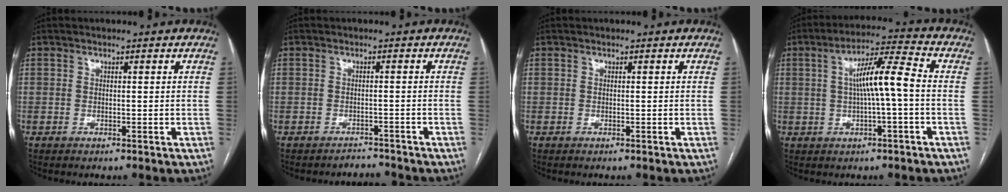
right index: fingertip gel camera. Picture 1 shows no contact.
{"total": 2.3, "force": [-2.1, 0.3, -0.7], "torque": [0.011, -0.004, -0.028]}
{"total": 0.0}
{"total": 8.9, "force": [0.2, 0.9, 8.8], "torque": [-0.156, 0.022, 0.001]}